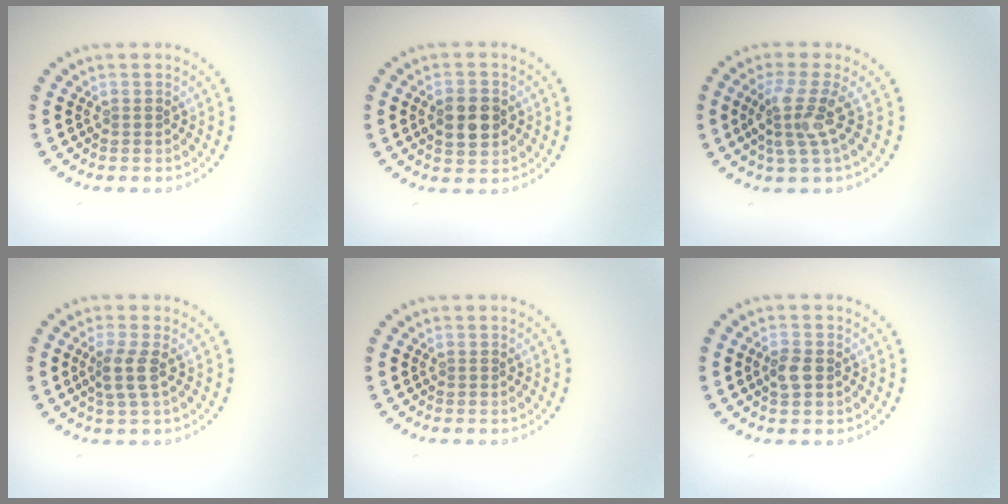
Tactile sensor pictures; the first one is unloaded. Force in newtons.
{"total": 3.6, "press": 3.6, "slide": 0.1}
{"total": 3.3, "press": 2.5, "slide": 2.1}
{"total": 2.2, "press": 1.7, "slide": 1.3}
{"total": 0.0}
{"total": 1.9, "press": 1.9, "slide": 0.2}